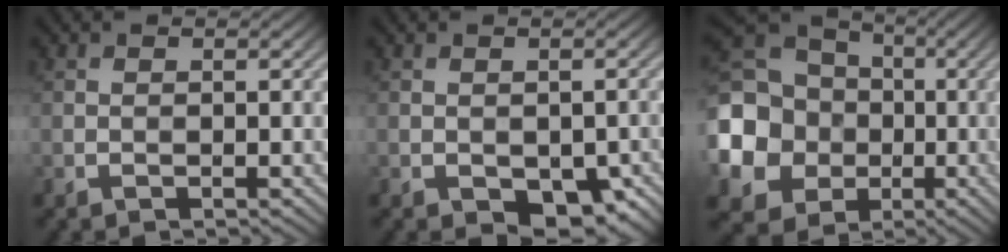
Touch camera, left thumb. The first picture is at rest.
{"total": 5.7, "force": [-2.7, 3.1, 4.0], "torque": [-0.050, -0.015, -0.032]}
{"total": 17.6, "force": [-2.4, 16.0, 7.0], "torque": [-0.249, -0.029, -0.073]}